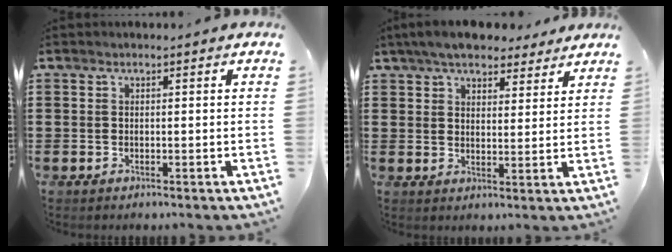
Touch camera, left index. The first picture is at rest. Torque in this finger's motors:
{"motor_torque": [0.96, -1.18, 0.25, 0.11]}